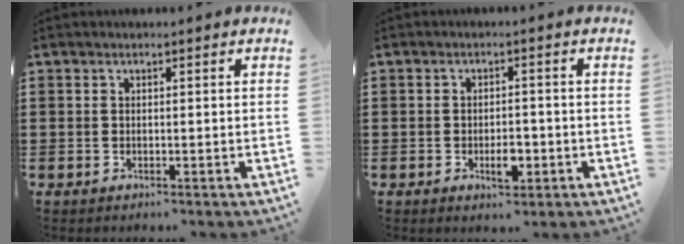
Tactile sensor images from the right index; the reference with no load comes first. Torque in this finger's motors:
{"motor_torque": [0.48, 0.47, 0.07, 0.04]}